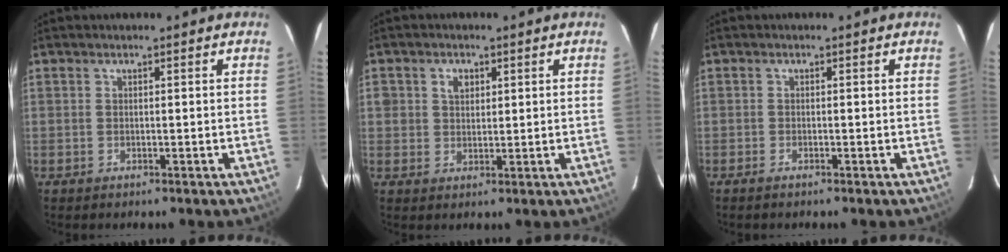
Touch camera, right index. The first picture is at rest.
{"total": 3.2, "force": [1.0, 2.8, 1.3], "torque": [-0.017, 0.011, 0.019]}
{"total": 0.9, "force": [-0.8, 0.1, 0.3], "torque": [-0.010, -0.003, -0.019]}